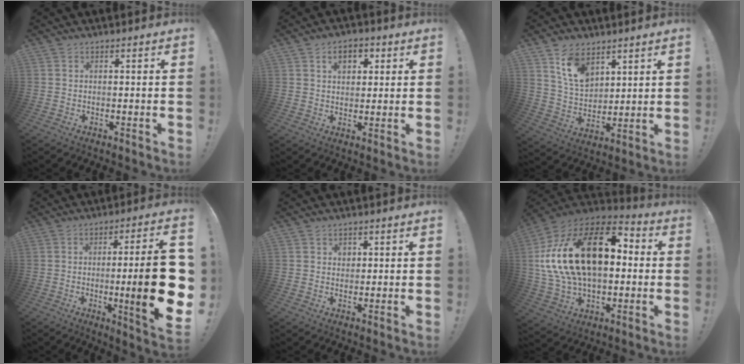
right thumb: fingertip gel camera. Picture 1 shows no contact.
{"total": 6.1, "force": [2.3, 4.4, 3.5], "torque": [-0.047, 0.004, 0.041]}
{"total": 11.6, "force": [7.1, 7.3, 5.5], "torque": [-0.098, -0.033, 0.139]}
{"total": 20.7, "force": [-1.6, 2.1, 20.5], "torque": [-0.302, -0.013, -0.021]}
{"total": 1.9, "force": [0.8, 1.6, 0.5], "torque": [0.002, -0.004, 0.010]}
{"total": 29.2, "force": [5.7, 16.8, 23.2], "torque": [-0.428, -0.014, 0.103]}